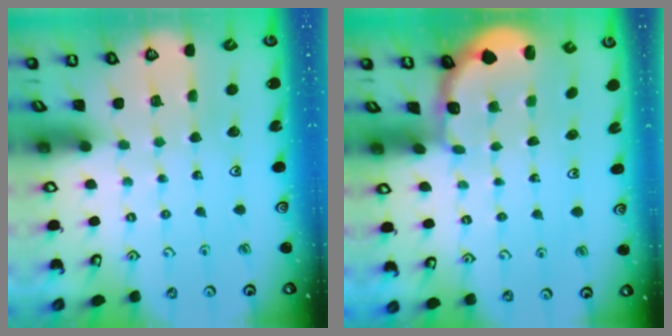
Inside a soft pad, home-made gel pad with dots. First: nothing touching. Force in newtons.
{"total": 1.9, "press": 1.8, "slide": 0.8}